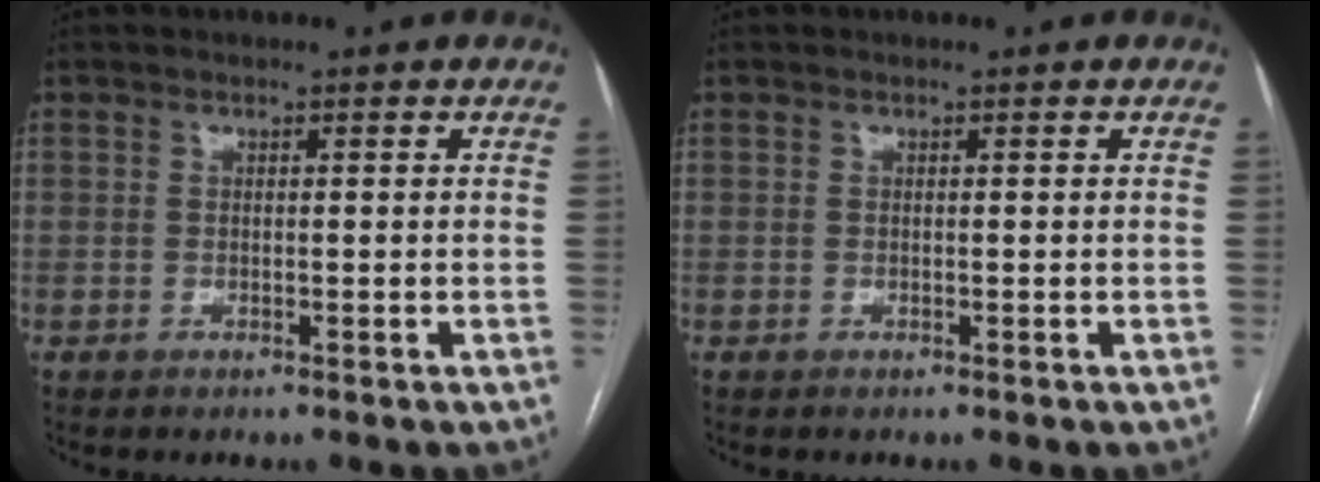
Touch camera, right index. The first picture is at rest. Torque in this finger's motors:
{"motor_torque": [0.00, 0.00, 0.00, 0.01]}